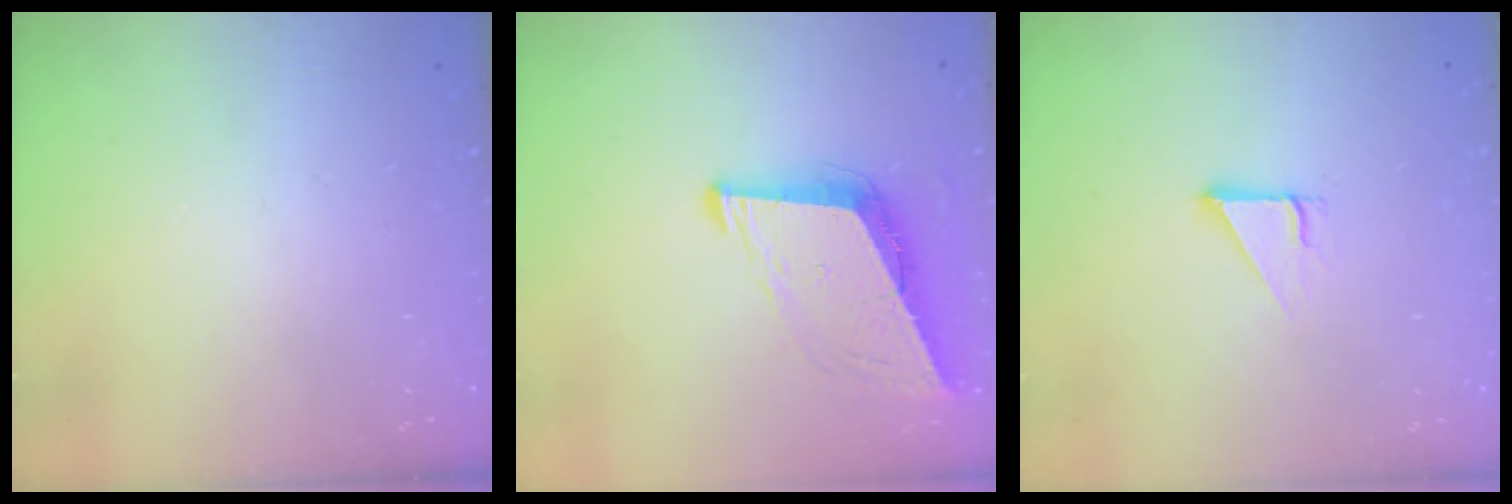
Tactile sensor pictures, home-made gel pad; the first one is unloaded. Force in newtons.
{"total": 9.1, "press": 8.3, "slide": 3.7}
{"total": 2.7, "press": 2.7, "slide": 0.3}